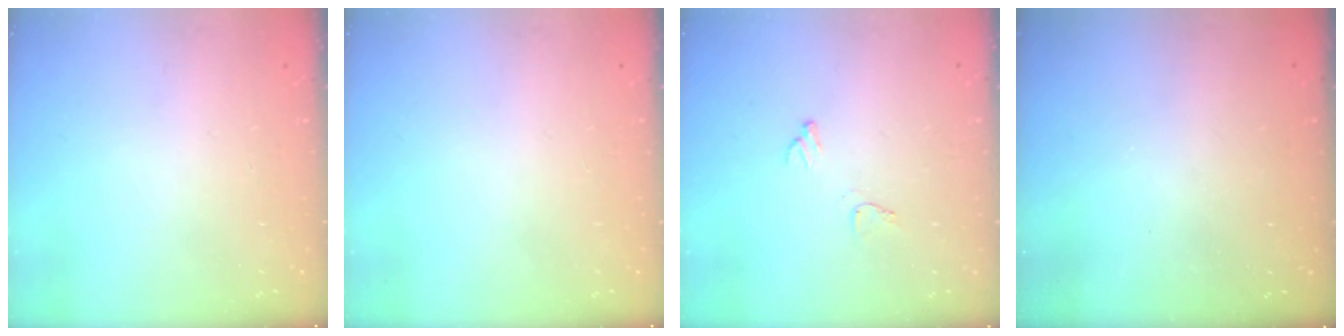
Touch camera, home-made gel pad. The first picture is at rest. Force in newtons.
{"total": 0.0}
{"total": 6.6, "press": 6.6, "slide": 0.6}
{"total": 2.9, "press": 2.9, "slide": 0.3}